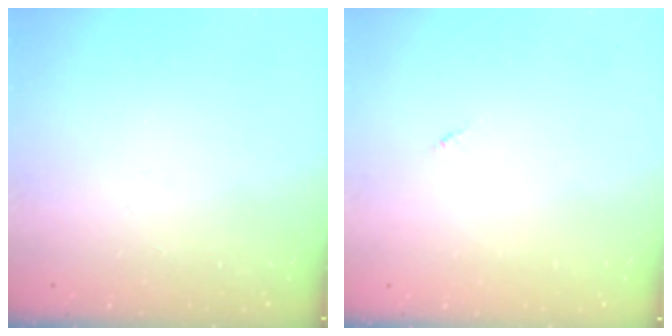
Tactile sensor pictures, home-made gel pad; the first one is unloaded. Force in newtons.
{"total": 0.0}